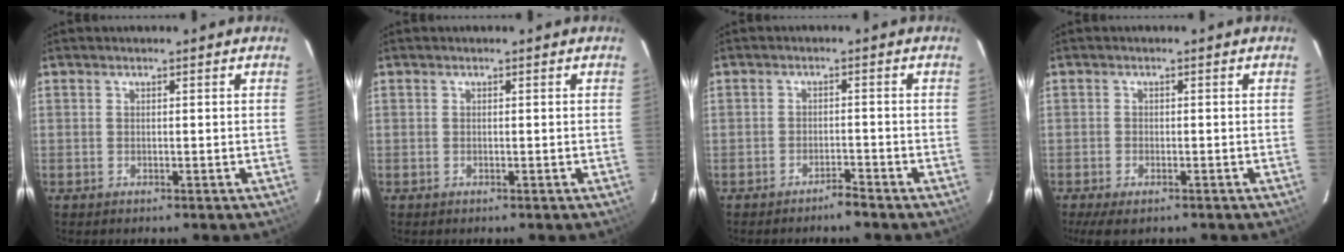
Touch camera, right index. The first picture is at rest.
{"total": 0.0}
{"total": 2.1, "force": [-2.0, 0.2, 0.5], "torque": [-0.016, 0.002, -0.032]}
{"total": 4.5, "force": [-3.1, 1.7, 2.7], "torque": [-0.063, -0.016, -0.054]}